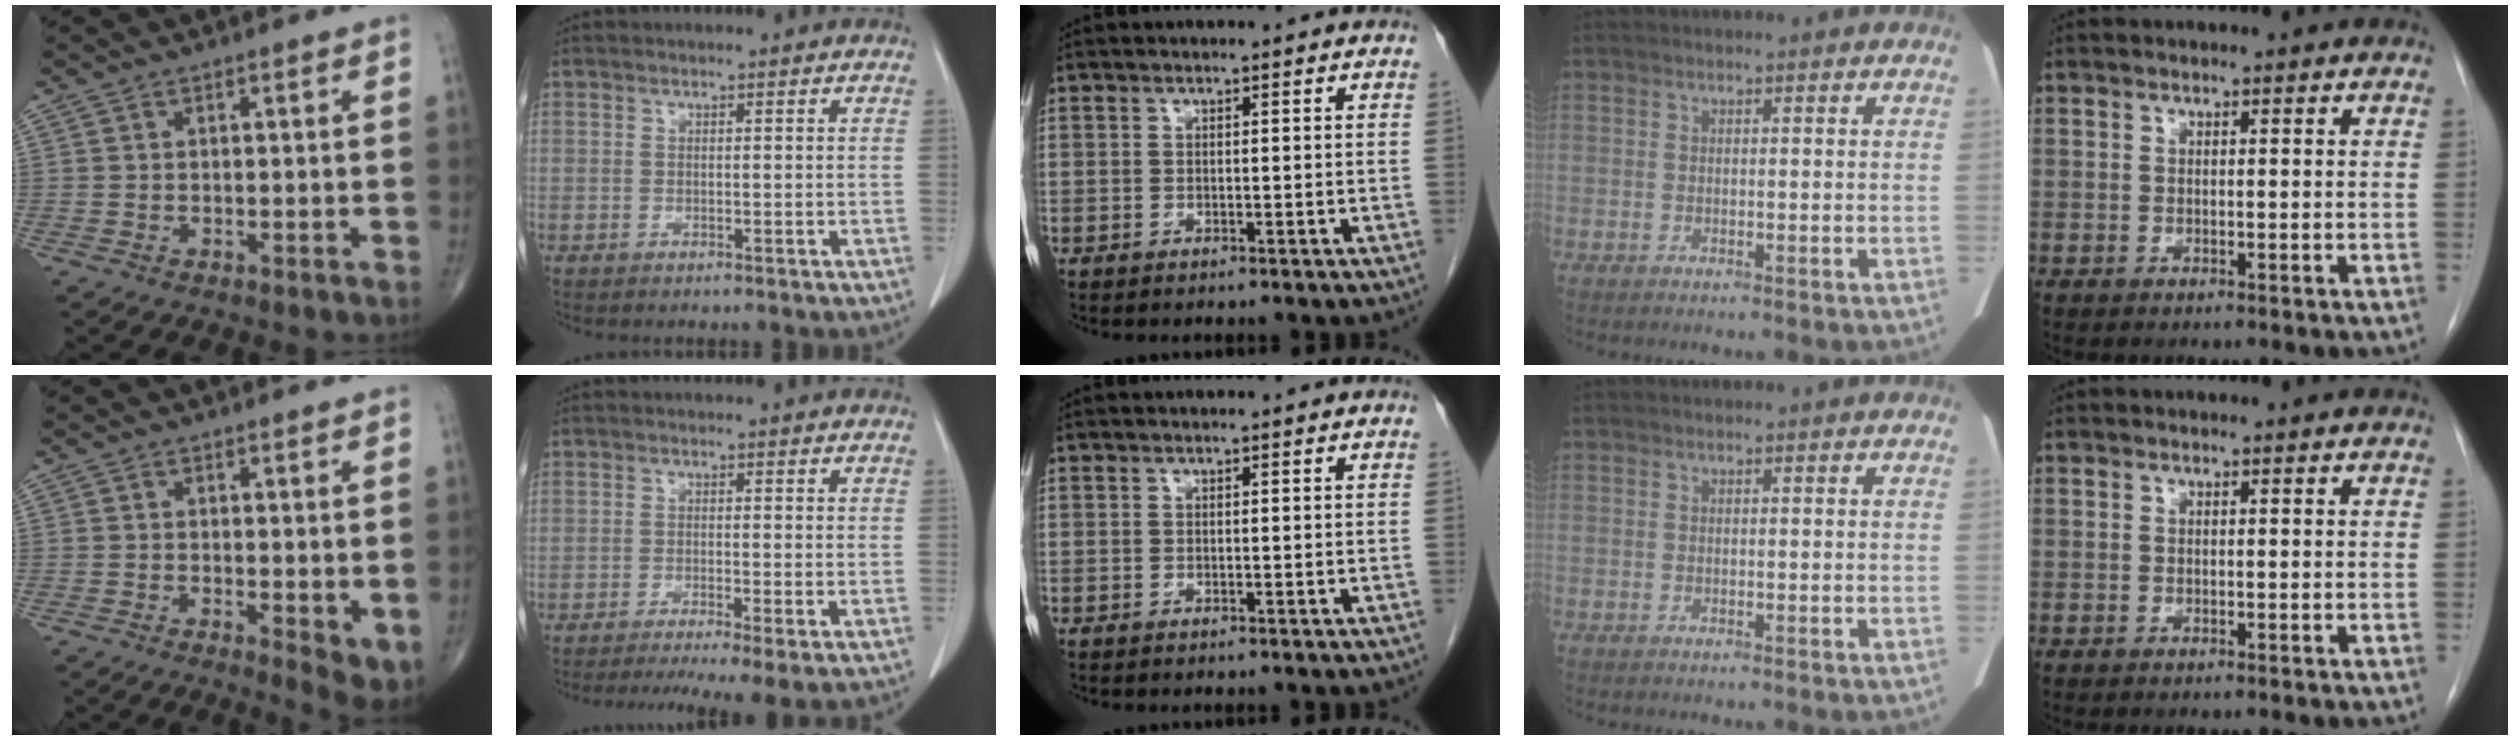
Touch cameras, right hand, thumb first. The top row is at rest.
{"thumb": {"total": 5.1, "force": [-0.5, 1.7, 4.8], "torque": [-0.062, -0.014, -0.007]}, "index": {"total": 8.3, "force": [-5.8, 0.7, 5.9], "torque": [-0.093, -0.012, -0.093]}}